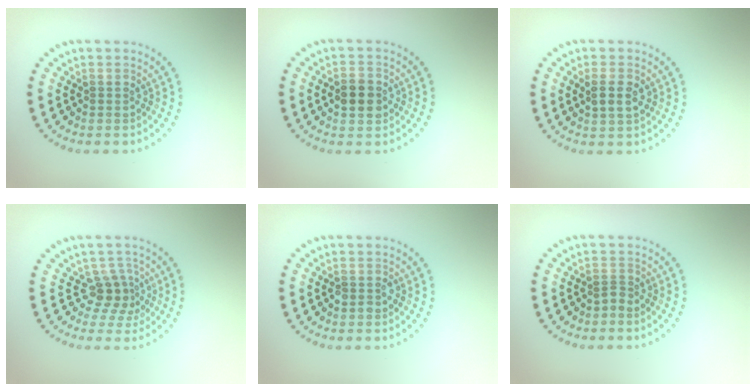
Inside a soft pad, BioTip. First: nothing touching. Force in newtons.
{"total": 2.9, "press": 2.9, "slide": 0.2}
{"total": 2.2, "press": 2.1, "slide": 0.7}
{"total": 2.5, "press": 1.7, "slide": 1.8}
{"total": 1.0, "press": 1.0, "slide": 0.2}
{"total": 0.7, "press": 0.3, "slide": 0.6}